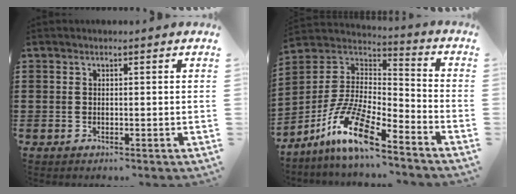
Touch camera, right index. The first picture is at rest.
{"total": 12.8, "force": [-8.6, 3.2, 8.9], "torque": [-0.196, 0.006, -0.171]}